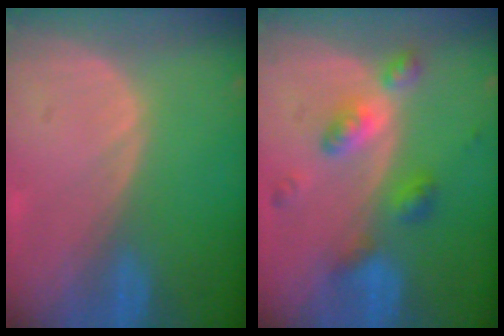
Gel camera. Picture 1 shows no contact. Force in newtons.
{"total": 6.0, "press": 6.0, "slide": 0.4}